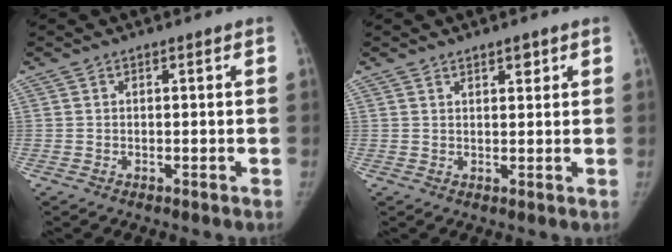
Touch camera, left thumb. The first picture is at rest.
{"total": 1.9, "force": [1.3, 0.9, 1.0], "torque": [-0.004, -0.007, 0.019]}